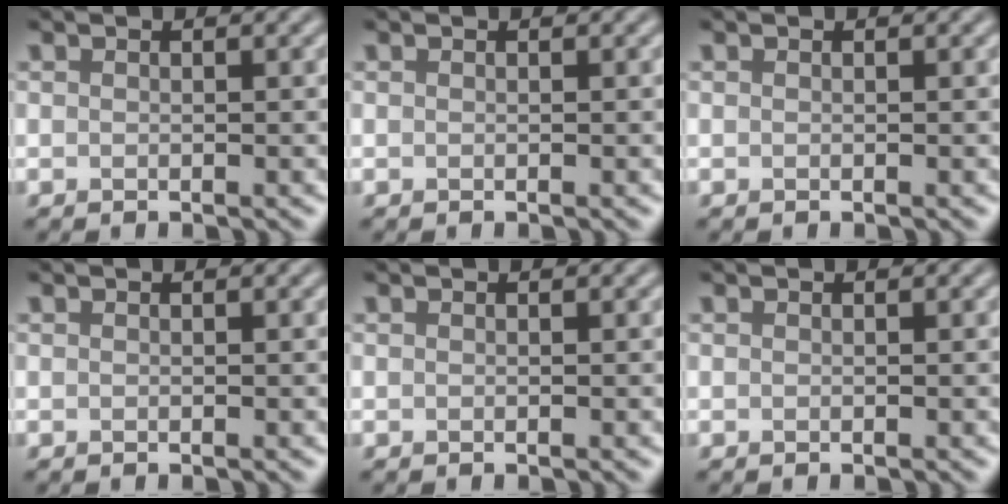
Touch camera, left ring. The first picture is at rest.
{"total": 0.0}
{"total": 0.0}
{"total": 0.0}
{"total": 0.0}
{"total": 0.0}